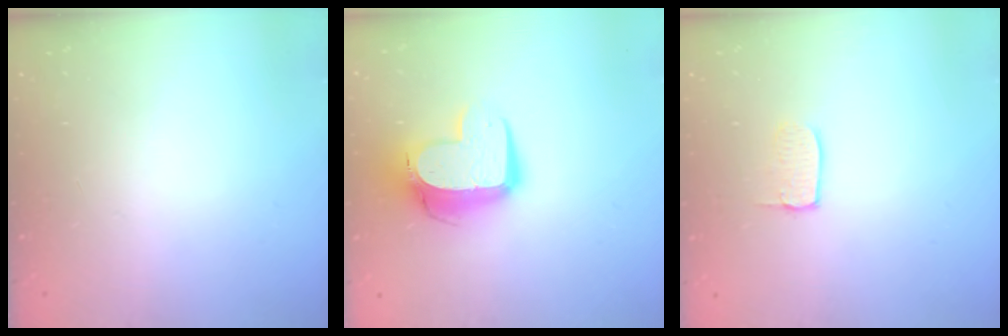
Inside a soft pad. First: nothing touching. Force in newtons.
{"total": 13.5, "press": 13.4, "slide": 1.3}
{"total": 4.9, "press": 4.8, "slide": 0.4}